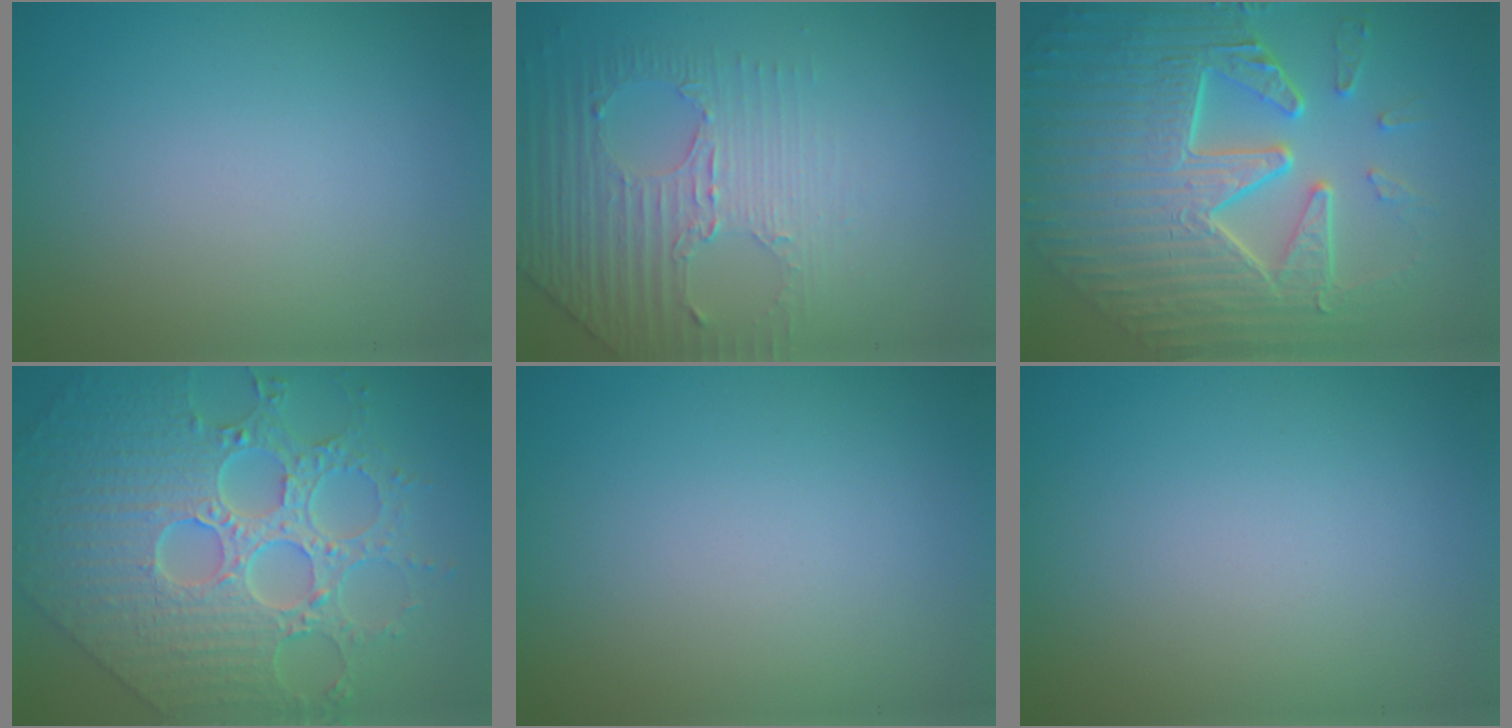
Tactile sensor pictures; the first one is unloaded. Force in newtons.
{"total": 4.4, "press": 3.1, "slide": 3.1}
{"total": 10.8, "press": 7.4, "slide": 7.8}
{"total": 9.4, "press": 7.0, "slide": 6.2}
{"total": 0.0}
{"total": 0.0}